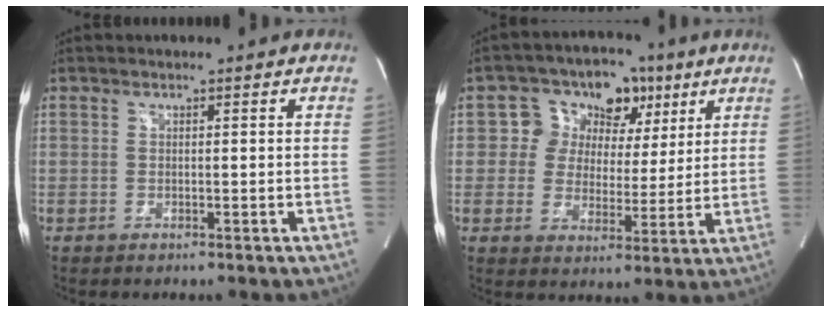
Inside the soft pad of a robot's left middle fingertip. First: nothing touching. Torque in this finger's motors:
{"motor_torque": [0.23, -0.22, 0.08, 0.04]}